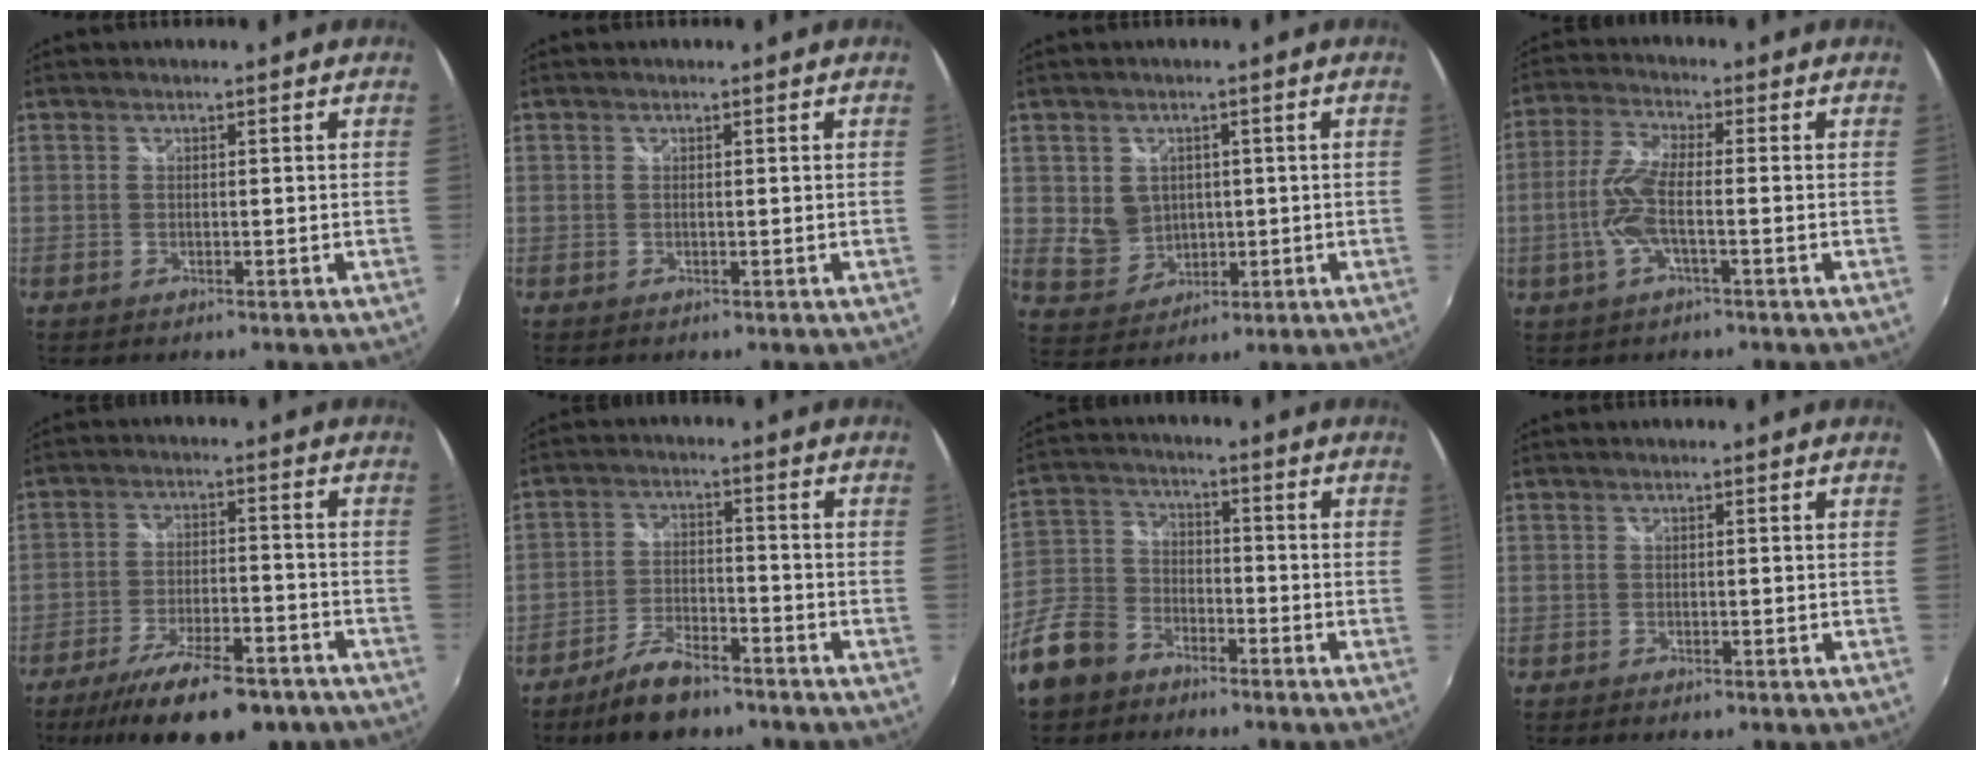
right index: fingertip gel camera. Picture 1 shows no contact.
{"total": 0.0}
{"total": 6.3, "force": [0.7, 5.7, 2.6], "torque": [-0.056, 0.002, 0.029]}
{"total": 7.9, "force": [-1.9, 1.7, 7.5], "torque": [-0.169, 0.003, -0.040]}
{"total": 17.8, "force": [-13.4, 5.4, 10.4], "torque": [-0.196, -0.028, -0.197]}
{"total": 8.7, "force": [-6.8, 3.1, 4.4], "torque": [-0.103, 0.001, -0.121]}
{"total": 13.9, "force": [-8.8, 9.2, 5.6], "torque": [-0.158, 0.019, -0.169]}
{"total": 1.1, "force": [-0.9, 0.3, 0.5], "torque": [-0.013, -0.006, -0.017]}